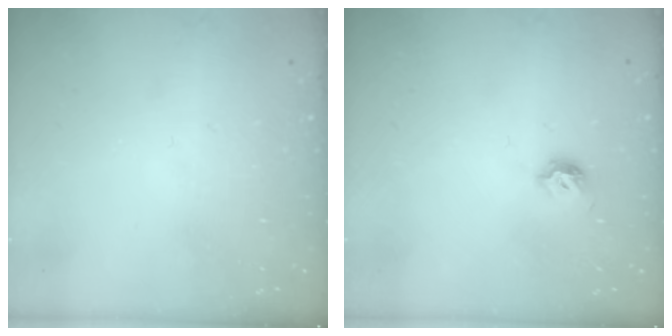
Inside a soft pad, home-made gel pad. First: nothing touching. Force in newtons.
{"total": 4.4, "press": 4.3, "slide": 0.9}